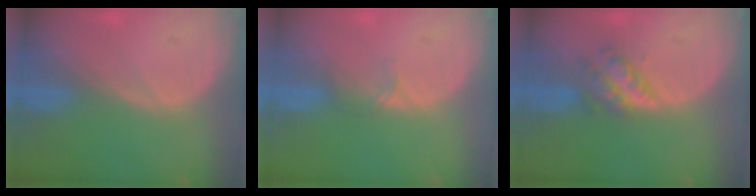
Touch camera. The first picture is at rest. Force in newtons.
{"total": 1.3, "press": 1.2, "slide": 0.2}
{"total": 4.7, "press": 4.6, "slide": 1.2}